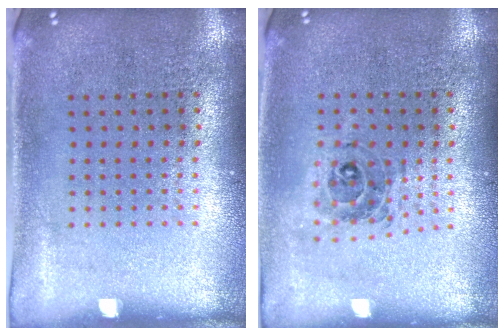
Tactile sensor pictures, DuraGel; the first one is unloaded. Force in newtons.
{"total": 0.8, "press": 0.8, "slide": 0.2}